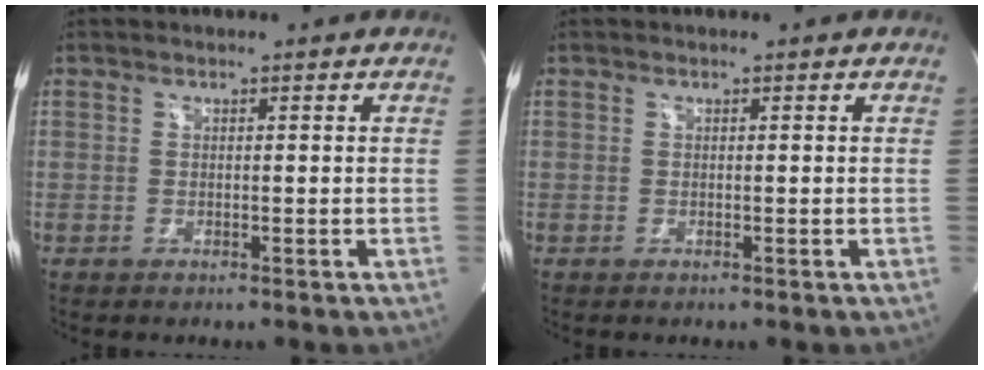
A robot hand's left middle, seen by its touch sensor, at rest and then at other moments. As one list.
[{"total": 0.0}]